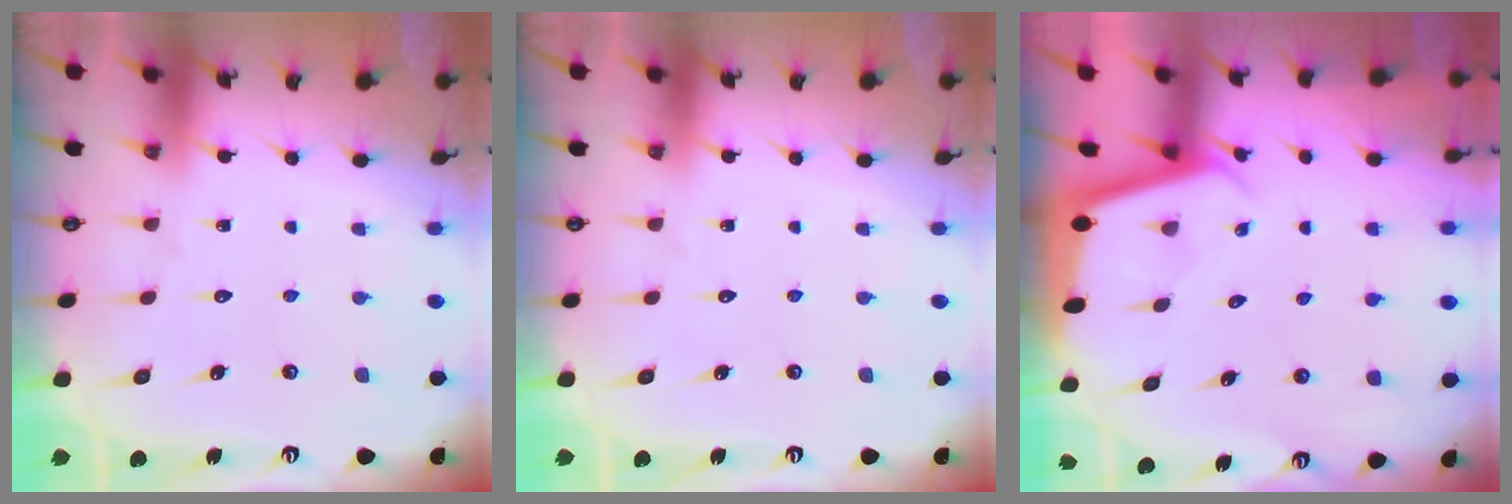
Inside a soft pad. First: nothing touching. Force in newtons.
{"total": 0.0}
{"total": 2.0, "press": 2.0, "slide": 0.1}